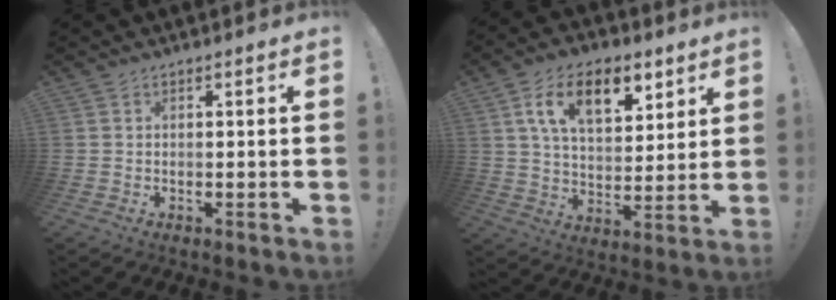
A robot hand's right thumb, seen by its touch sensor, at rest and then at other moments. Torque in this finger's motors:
{"motor_torque": [1.59, 2.49, 0.66, -0.24, 0.17]}